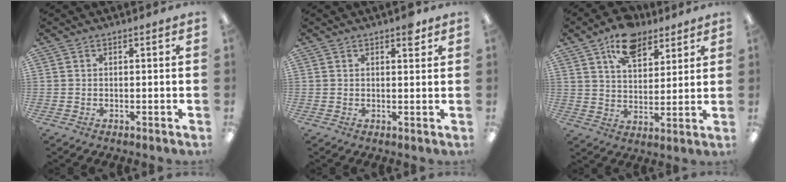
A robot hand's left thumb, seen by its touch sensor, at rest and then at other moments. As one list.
[{"total": 3.2, "force": [2.1, 1.3, 2.0], "torque": [-0.010, -0.009, 0.030]}, {"total": 11.4, "force": [7.9, 6.0, 5.5], "torque": [-0.082, -0.033, 0.143]}]